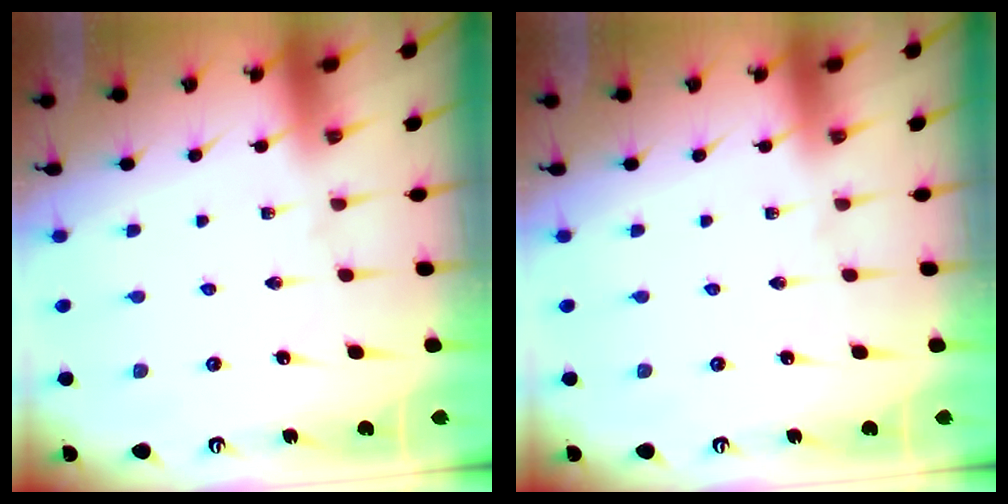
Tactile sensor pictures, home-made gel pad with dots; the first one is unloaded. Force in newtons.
{"total": 0.0}